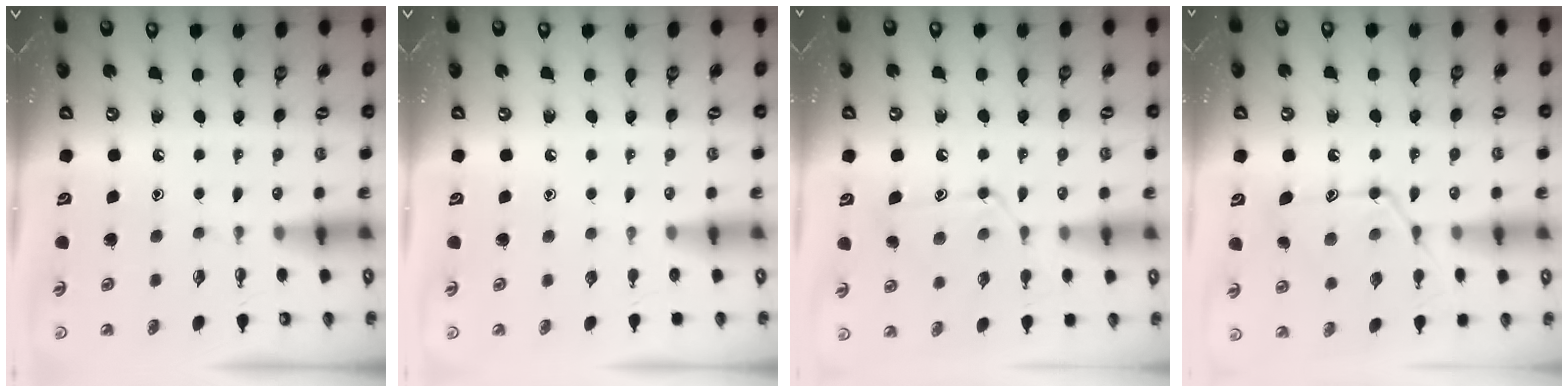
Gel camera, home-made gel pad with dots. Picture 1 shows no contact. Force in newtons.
{"total": 0.0}
{"total": 12.2, "press": 12.2, "slide": 0.9}
{"total": 13.4, "press": 13.4, "slide": 0.6}